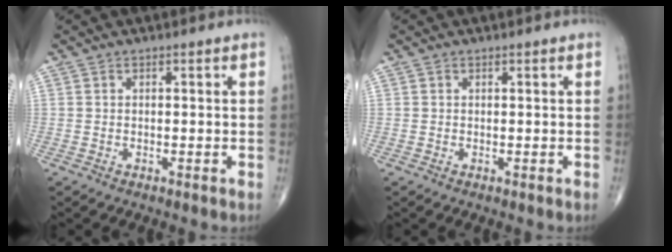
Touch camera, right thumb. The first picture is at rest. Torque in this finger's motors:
{"motor_torque": [-0.37, 0.15, -0.17, -0.10, 0.00]}